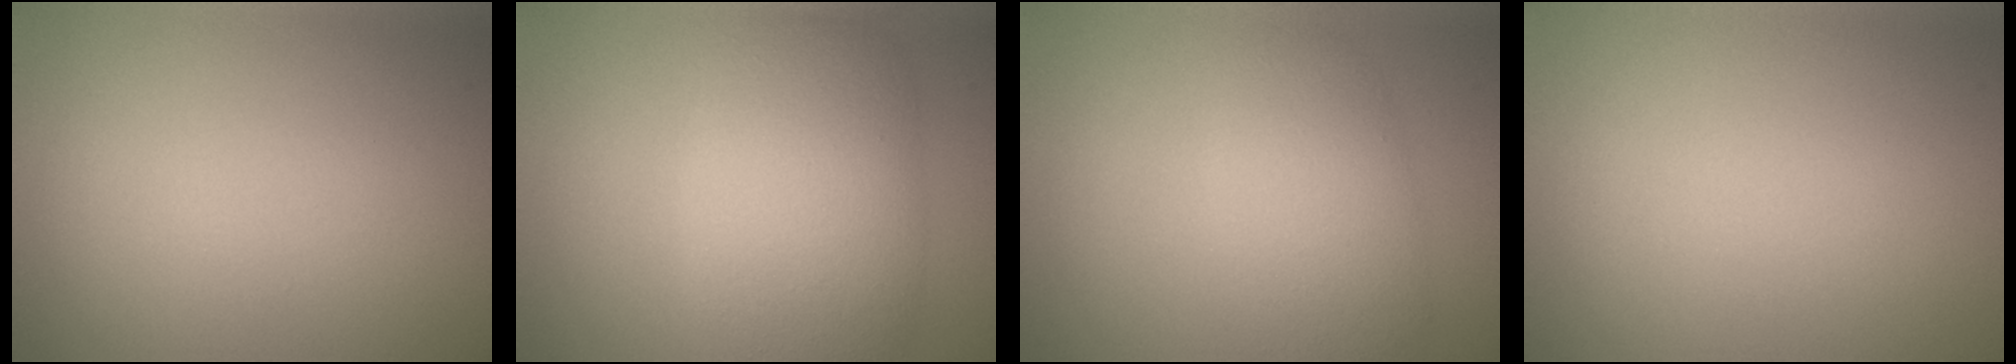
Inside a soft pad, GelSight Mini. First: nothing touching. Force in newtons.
{"total": 8.1, "press": 8.1, "slide": 0.4}
{"total": 4.2, "press": 4.2, "slide": 0.3}
{"total": 0.0}